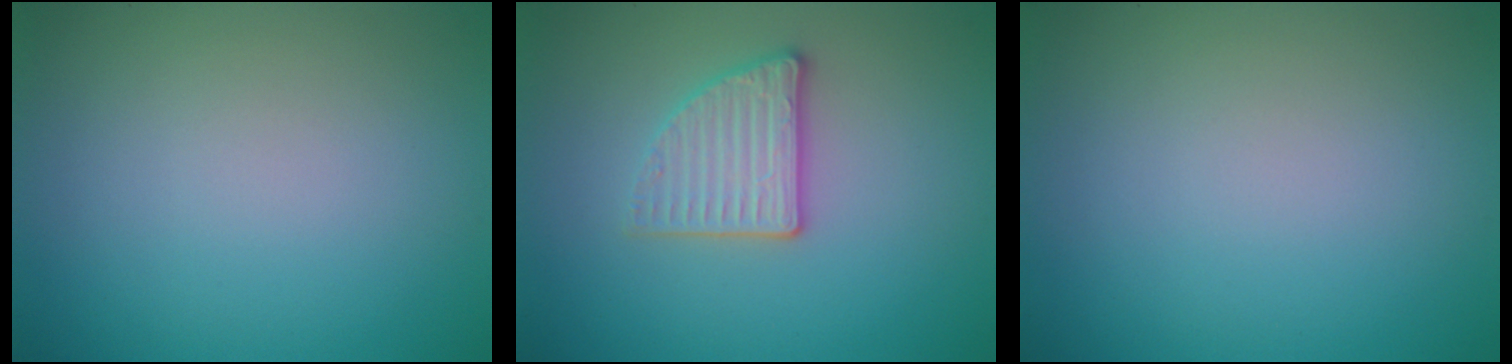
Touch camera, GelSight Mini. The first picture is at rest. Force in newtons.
{"total": 2.9, "press": 2.7, "slide": 1.1}
{"total": 0.0}